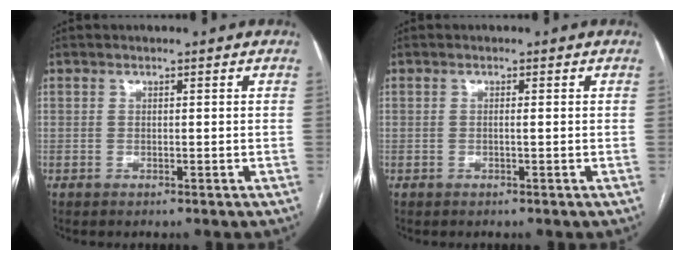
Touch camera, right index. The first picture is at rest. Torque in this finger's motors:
{"motor_torque": [-0.10, 0.05, -0.01, -0.01]}